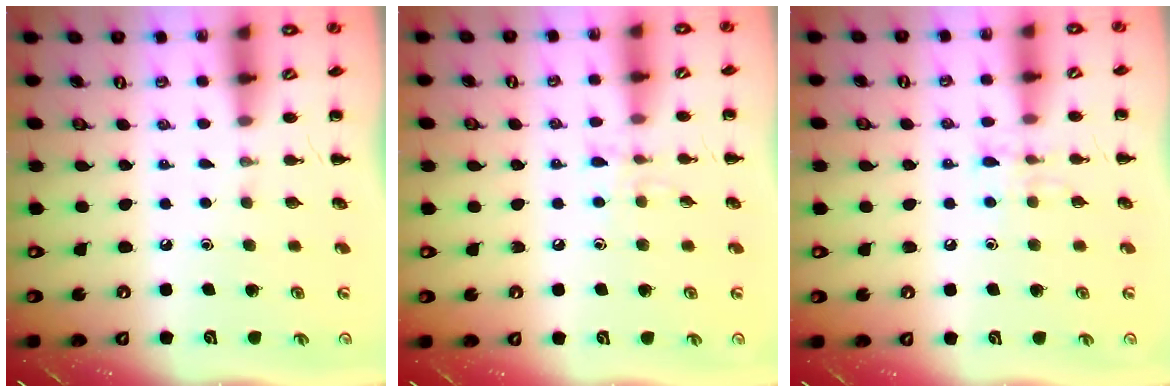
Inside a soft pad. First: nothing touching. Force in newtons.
{"total": 6.7, "press": 6.6, "slide": 1.5}
{"total": 6.4, "press": 6.3, "slide": 1.1}